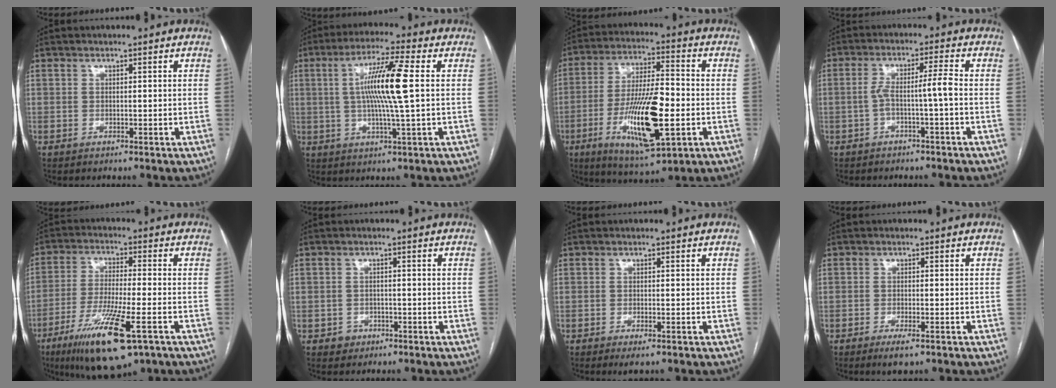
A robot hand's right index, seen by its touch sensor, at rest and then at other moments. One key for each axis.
{"total": 10.8, "fx": 1.3, "fy": -0.3, "fz": 10.7, "tx": -0.200, "ty": 0.004, "tz": 0.020}
{"total": 16.5, "fx": -4.4, "fy": 3.6, "fz": 15.5, "tx": -0.294, "ty": -0.012, "tz": -0.069}
{"total": 4.5, "fx": -1.2, "fy": -0.4, "fz": 4.3, "tx": -0.082, "ty": 0.022, "tz": -0.018}
{"total": 14.7, "fx": -7.7, "fy": 2.2, "fz": 12.3, "tx": -0.235, "ty": -0.036, "tz": -0.131}
{"total": 2.3, "fx": -1.0, "fy": 2.1, "fz": 0.2, "tx": 0.003, "ty": 0.010, "tz": -0.012}
{"total": 1.9, "fx": -1.1, "fy": 0.5, "fz": 1.5, "tx": -0.023, "ty": -0.004, "tz": -0.013}
{"total": 2.9, "fx": -1.7, "fy": 0.6, "fz": 2.3, "tx": -0.041, "ty": -0.004, "tz": -0.027}